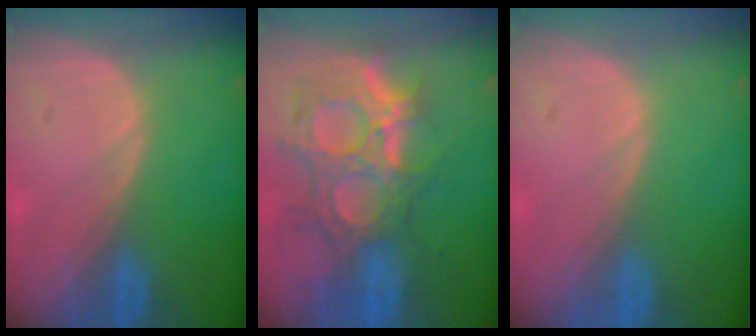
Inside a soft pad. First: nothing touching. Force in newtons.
{"total": 12.1, "press": 10.8, "slide": 5.5}
{"total": 0.0}